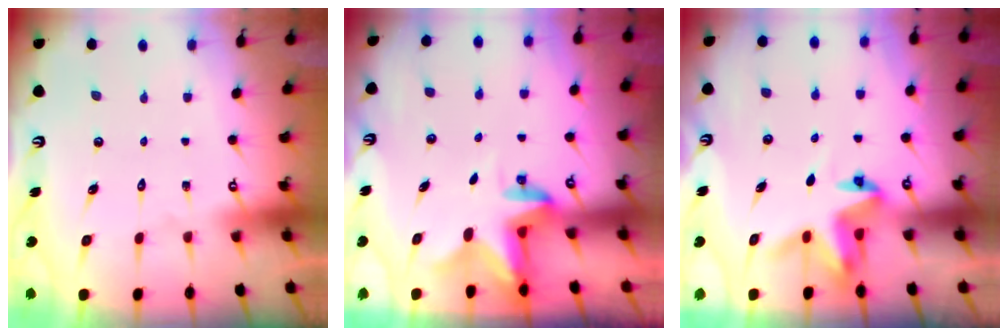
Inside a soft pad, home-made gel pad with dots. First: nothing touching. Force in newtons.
{"total": 2.4, "press": 2.3, "slide": 0.4}
{"total": 4.6, "press": 4.6, "slide": 0.2}